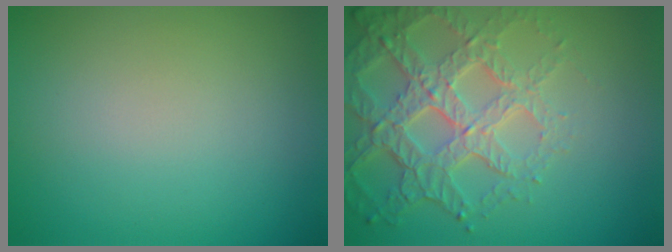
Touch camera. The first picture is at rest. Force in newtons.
{"total": 6.7, "press": 4.9, "slide": 4.5}